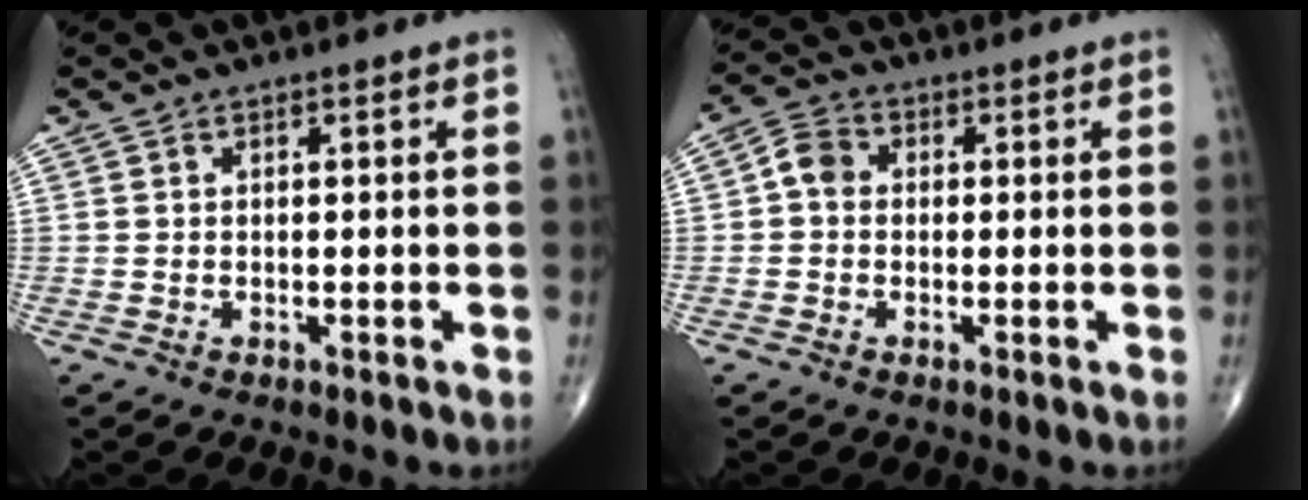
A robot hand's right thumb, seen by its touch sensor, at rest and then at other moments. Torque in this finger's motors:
{"motor_torque": [0.04, 0.03, 0.06, -0.03, 0.02]}